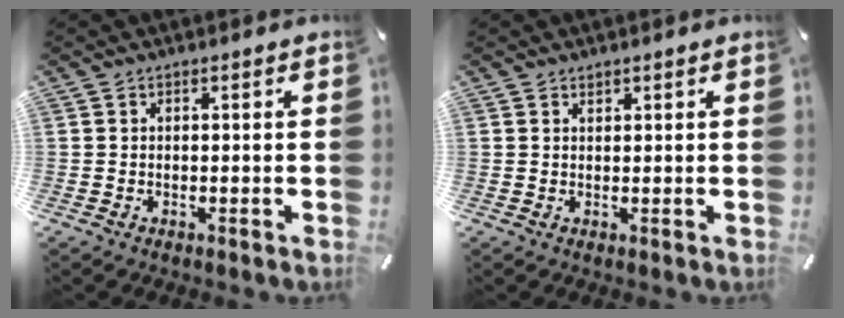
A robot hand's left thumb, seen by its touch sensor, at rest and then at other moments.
{"total": 0.7, "force": [0.6, 0.4, 0.1], "torque": [0.006, -0.005, 0.011]}